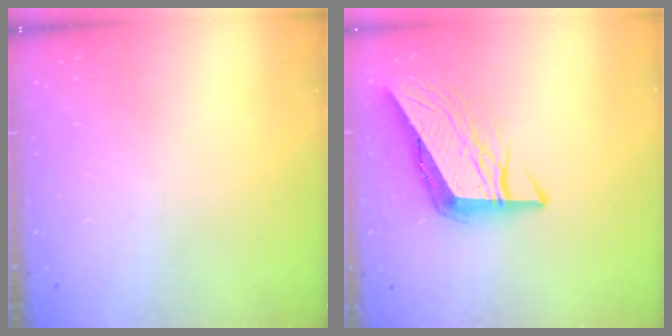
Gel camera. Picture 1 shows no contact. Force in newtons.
{"total": 9.2, "press": 9.1, "slide": 0.8}